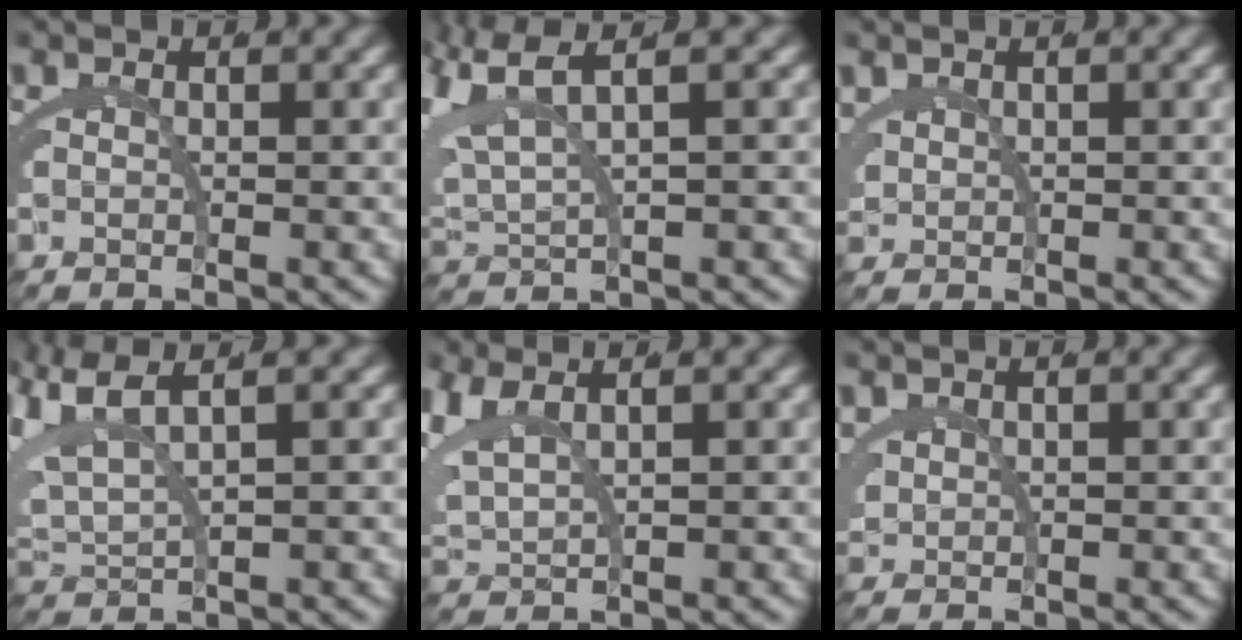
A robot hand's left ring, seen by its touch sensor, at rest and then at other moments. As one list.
[{"total": 4.8, "force": [2.4, 2.0, 3.6], "torque": [-0.081, 0.007, 0.049]}, {"total": 2.2, "force": [0.8, 1.9, 0.9], "torque": [-0.027, -0.005, 0.020]}, {"total": 4.2, "force": [2.5, 1.5, 3.0], "torque": [-0.081, 0.004, 0.056]}, {"total": 2.9, "force": [2.2, 0.7, 1.7], "torque": [-0.057, 0.002, 0.051]}, {"total": 2.6, "force": [0.8, 2.2, 1.1], "torque": [-0.031, -0.006, 0.020]}]